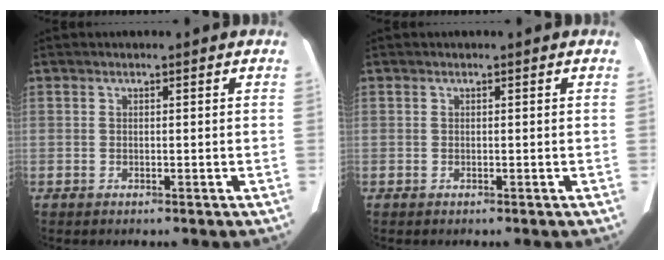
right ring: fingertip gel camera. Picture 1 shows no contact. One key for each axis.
{"total": 0.0}